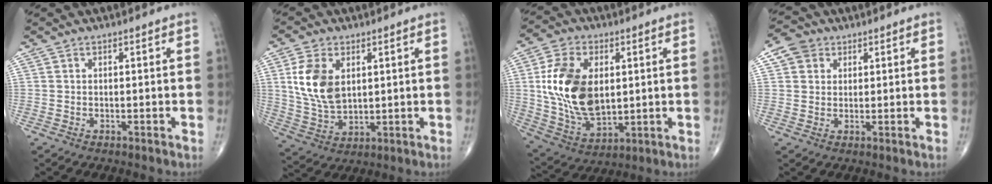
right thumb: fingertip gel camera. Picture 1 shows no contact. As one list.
[{"total": 10.9, "force": [2.9, 6.7, 8.1], "torque": [-0.151, -0.013, 0.063]}, {"total": 17.6, "force": [2.4, 10.8, 13.7], "torque": [-0.245, -0.014, 0.054]}, {"total": 5.0, "force": [2.1, 4.2, 1.7], "torque": [-0.018, 0.003, 0.037]}]